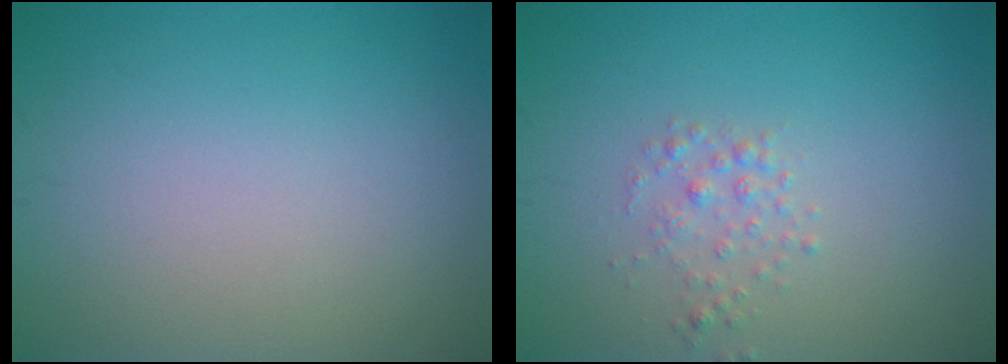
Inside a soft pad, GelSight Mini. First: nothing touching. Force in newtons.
{"total": 1.3, "press": 1.3, "slide": 0.0}